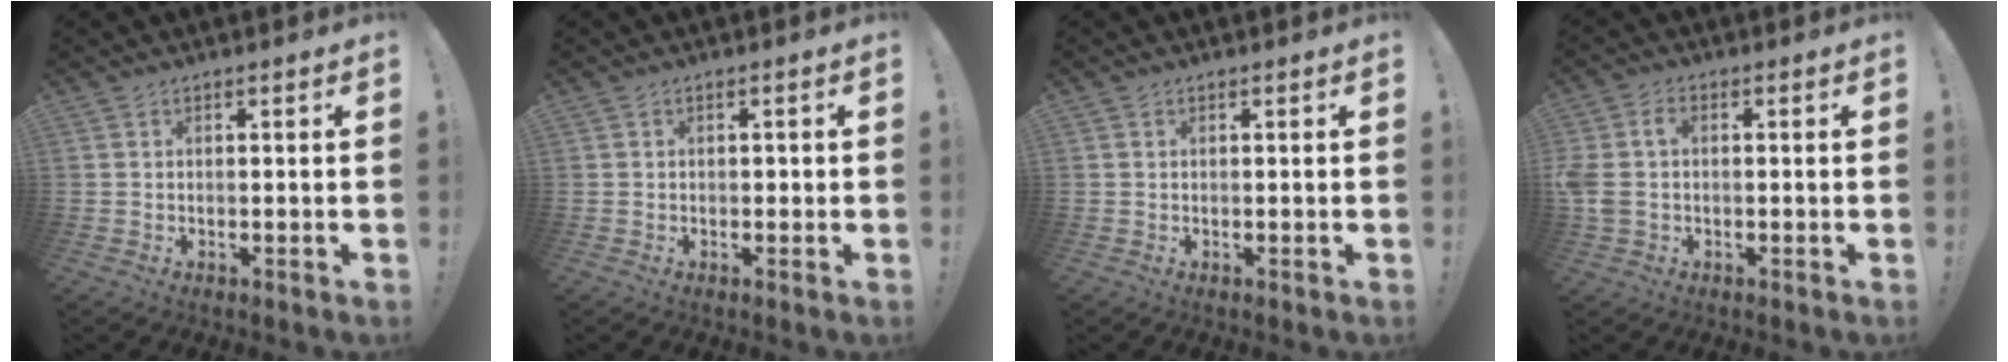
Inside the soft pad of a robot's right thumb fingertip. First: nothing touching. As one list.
[{"total": 1.1, "force": [-0.5, 0.9, 0.4], "torque": [-0.006, 0.002, -0.010]}, {"total": 0.0}, {"total": 5.6, "force": [-0.2, 3.9, 4.0], "torque": [-0.088, 0.006, -0.005]}]